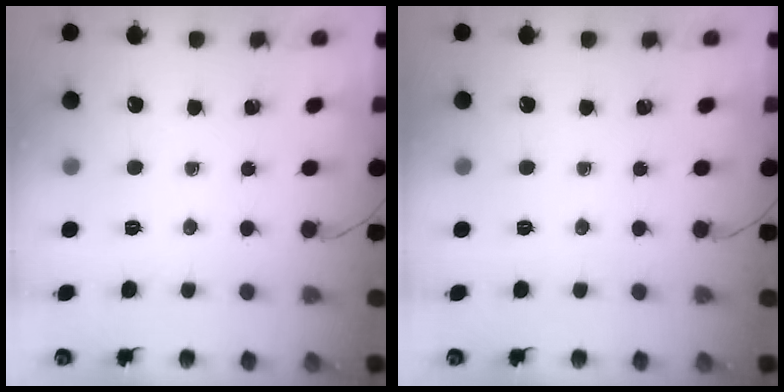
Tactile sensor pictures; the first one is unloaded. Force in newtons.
{"total": 0.0}